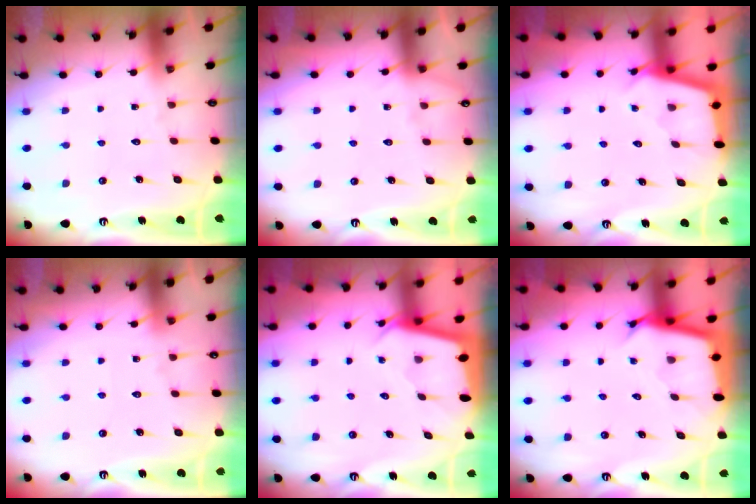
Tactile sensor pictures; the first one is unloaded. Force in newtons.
{"total": 3.8, "press": 3.7, "slide": 0.6}
{"total": 2.9, "press": 2.8, "slide": 0.4}
{"total": 3.5, "press": 3.5, "slide": 0.4}
{"total": 2.1, "press": 2.1, "slide": 0.2}
{"total": 3.0, "press": 3.0, "slide": 0.0}